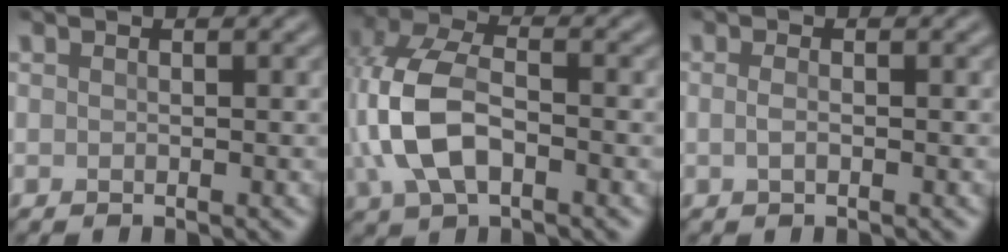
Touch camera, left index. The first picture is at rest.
{"total": 7.9, "force": [-0.9, 4.6, 6.4], "torque": [-0.152, 0.009, -0.027]}
{"total": 1.0, "force": [-0.2, 0.4, 0.9], "torque": [-0.021, -0.003, -0.006]}